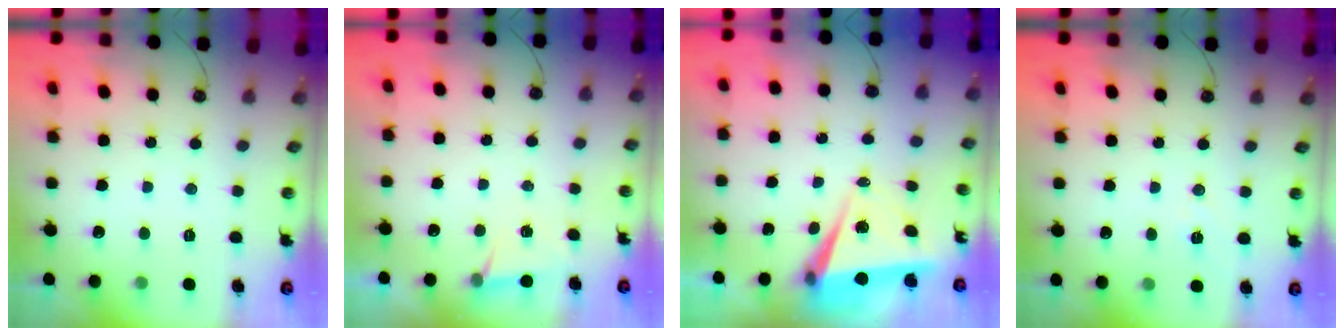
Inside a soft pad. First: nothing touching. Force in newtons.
{"total": 4.9, "press": 2.2, "slide": 4.4}
{"total": 6.0, "press": 4.1, "slide": 4.3}
{"total": 7.6, "press": 6.2, "slide": 4.4}